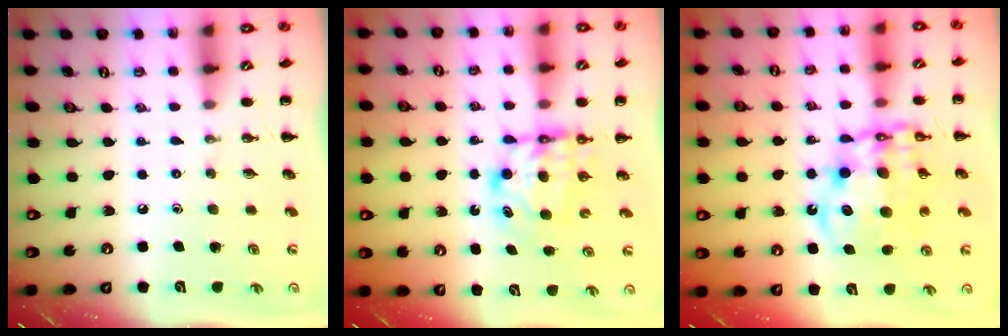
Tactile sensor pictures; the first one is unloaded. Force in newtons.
{"total": 6.0, "press": 6.0, "slide": 0.4}
{"total": 14.2, "press": 13.8, "slide": 3.4}